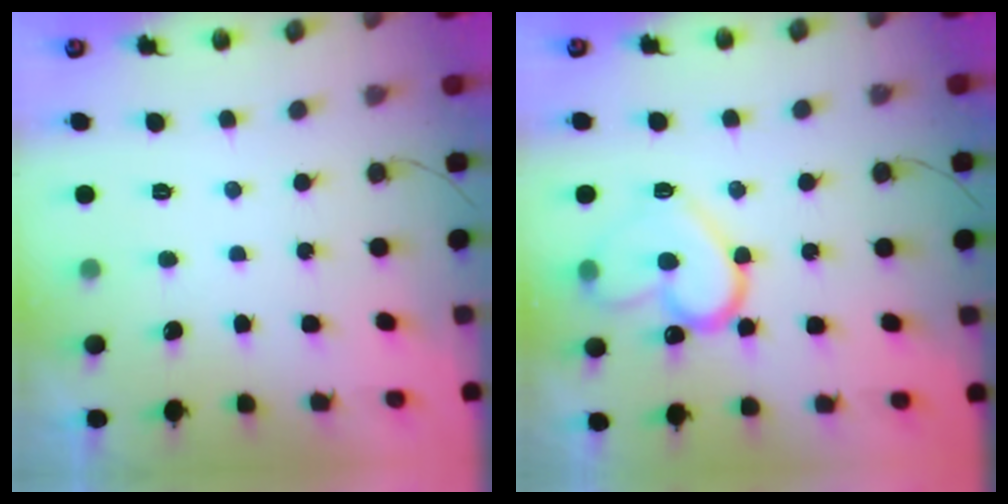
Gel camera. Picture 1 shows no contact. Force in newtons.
{"total": 15.2, "press": 15.1, "slide": 1.5}